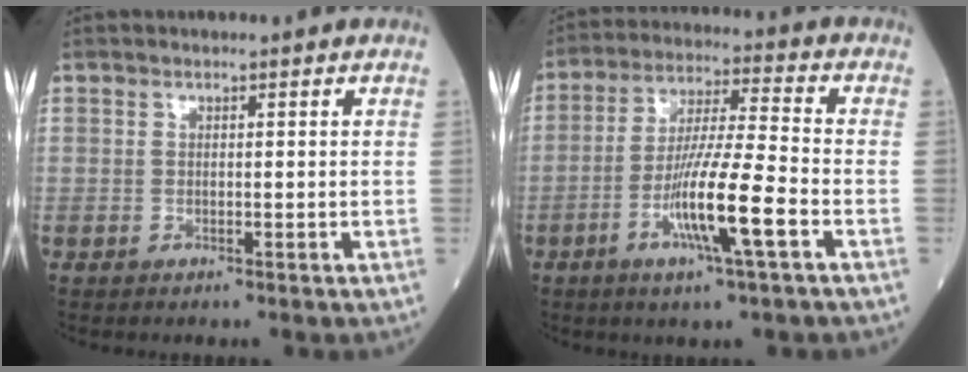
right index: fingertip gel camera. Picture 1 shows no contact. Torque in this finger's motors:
{"motor_torque": [1.73, -0.41, 0.91, 0.21]}